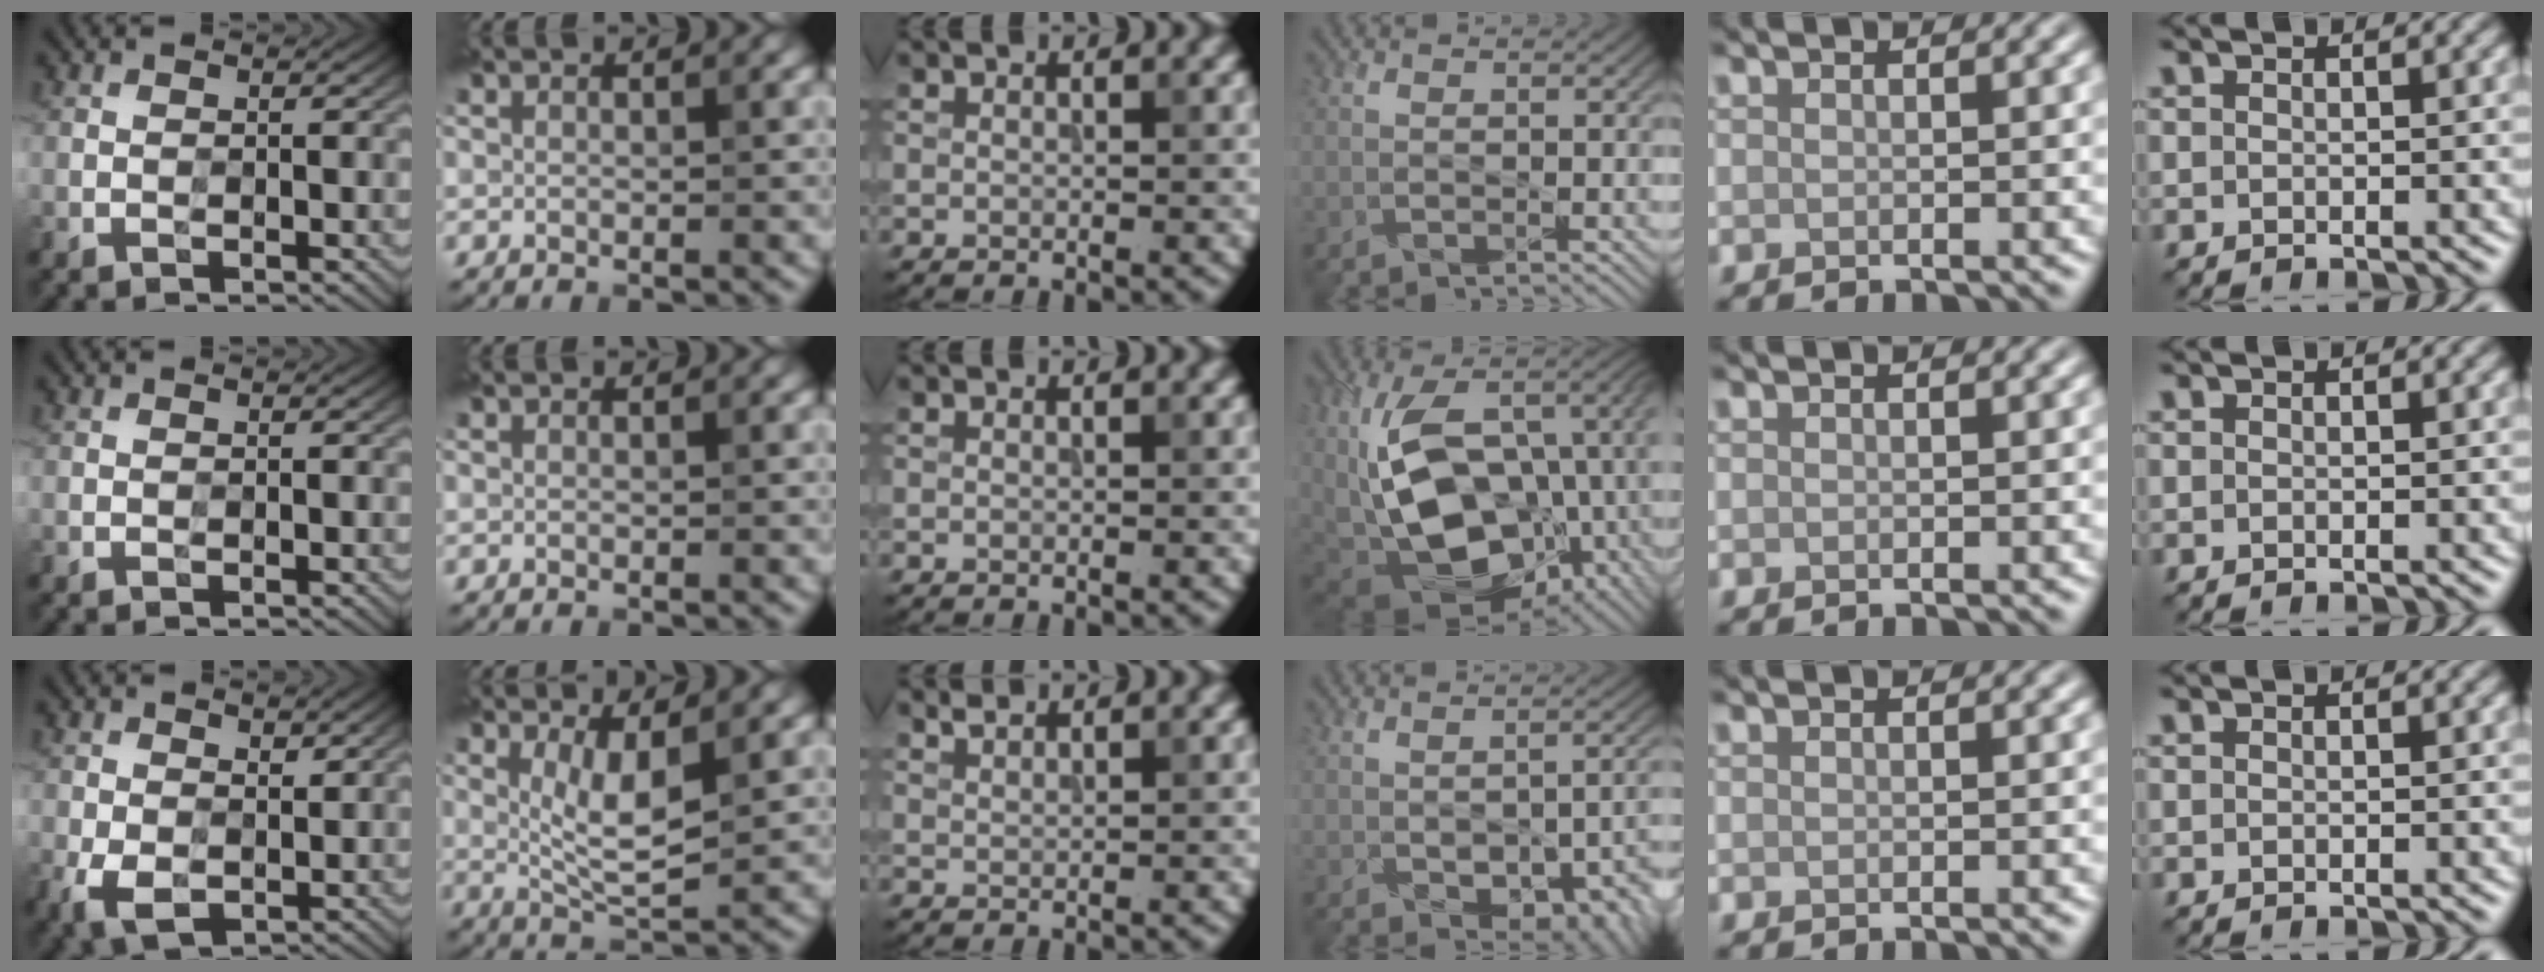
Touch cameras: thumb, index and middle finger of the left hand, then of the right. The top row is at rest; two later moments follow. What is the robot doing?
{"motion": "wipe", "object": "mirror"}